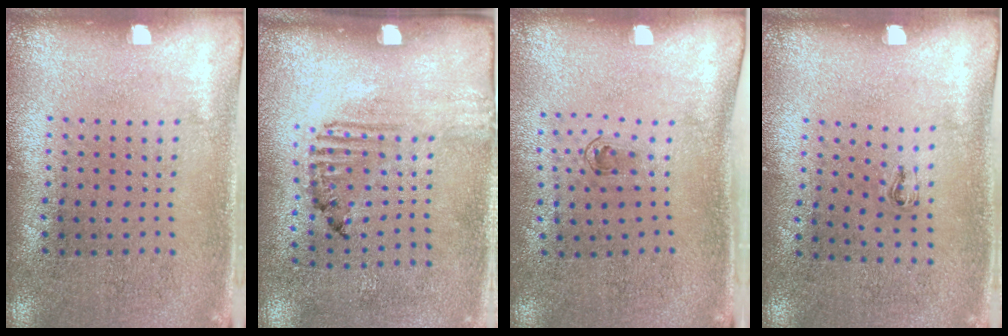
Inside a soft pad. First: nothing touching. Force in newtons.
{"total": 1.8, "press": 1.0, "slide": 1.5}
{"total": 0.6, "press": 0.3, "slide": 0.5}
{"total": 0.6, "press": 0.2, "slide": 0.5}